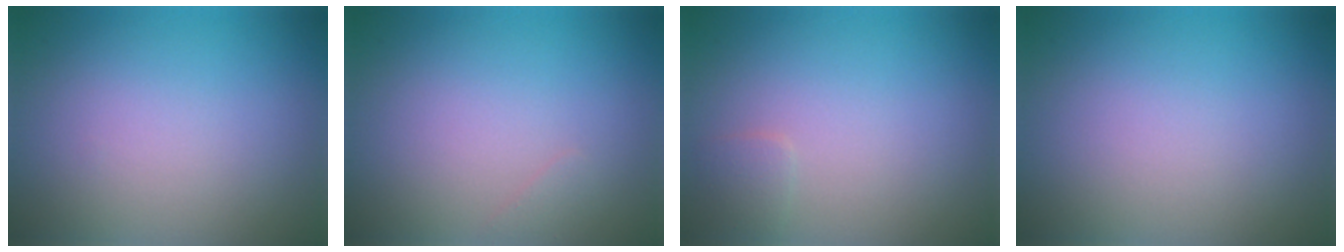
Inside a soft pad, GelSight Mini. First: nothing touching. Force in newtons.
{"total": 0.5, "press": 0.5, "slide": 0.1}
{"total": 0.9, "press": 0.9, "slide": 0.1}
{"total": 0.0}